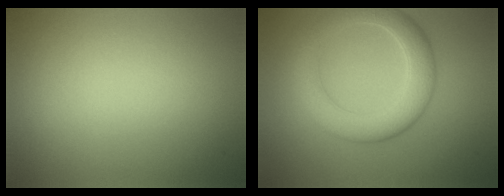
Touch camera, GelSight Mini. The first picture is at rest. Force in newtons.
{"total": 5.0, "press": 5.0, "slide": 0.1}